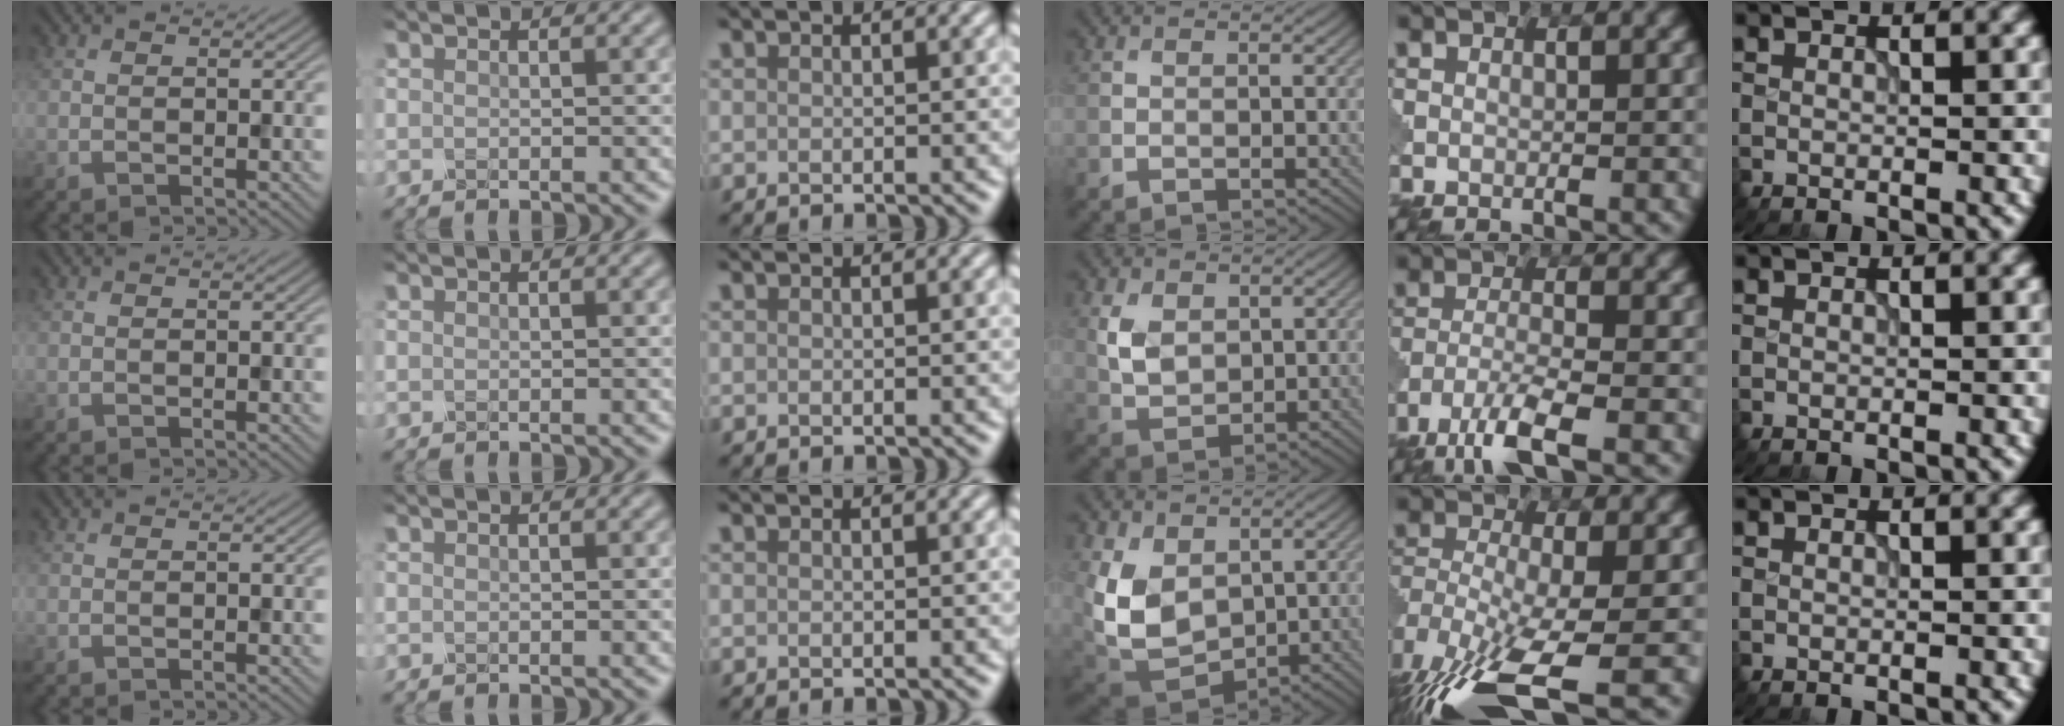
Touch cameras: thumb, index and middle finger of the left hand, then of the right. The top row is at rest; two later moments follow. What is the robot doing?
{"motion": "squeeze", "object": "clothespin"}